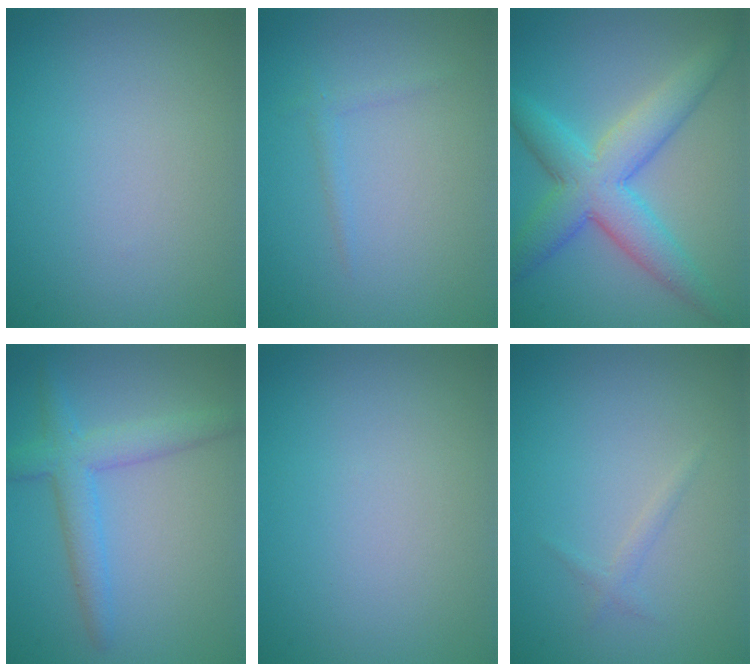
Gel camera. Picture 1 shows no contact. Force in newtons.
{"total": 0.8, "press": 0.8, "slide": 0.0}
{"total": 6.8, "press": 6.8, "slide": 0.2}
{"total": 3.8, "press": 3.8, "slide": 0.1}
{"total": 0.0}
{"total": 0.8, "press": 0.8, "slide": 0.1}